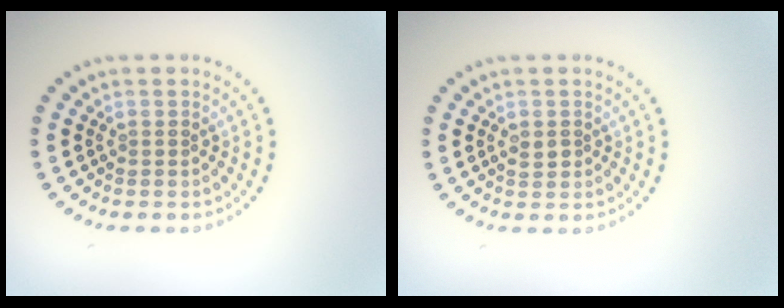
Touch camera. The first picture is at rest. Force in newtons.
{"total": 1.3, "press": 1.3, "slide": 0.1}